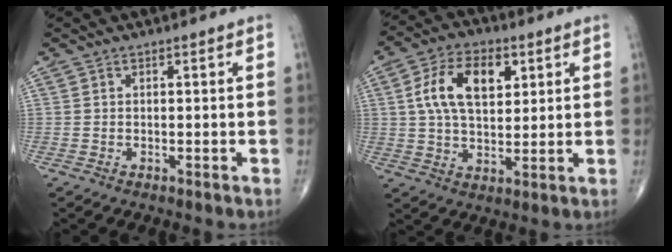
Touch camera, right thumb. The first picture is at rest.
{"total": 12.4, "force": [3.6, 7.1, 9.6], "torque": [-0.154, 0.000, 0.060]}